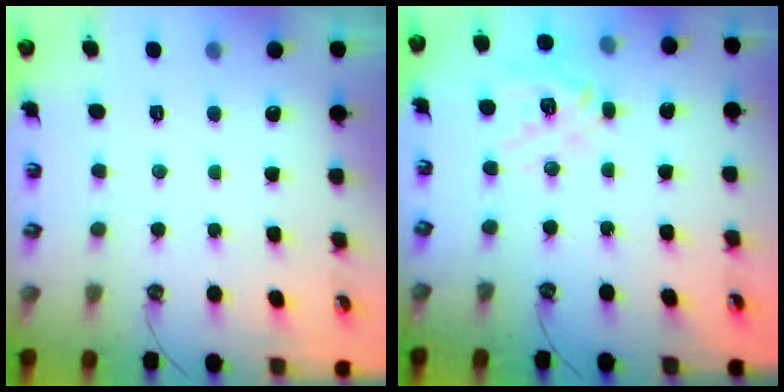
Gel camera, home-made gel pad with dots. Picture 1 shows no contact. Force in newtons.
{"total": 15.1, "press": 14.9, "slide": 2.3}